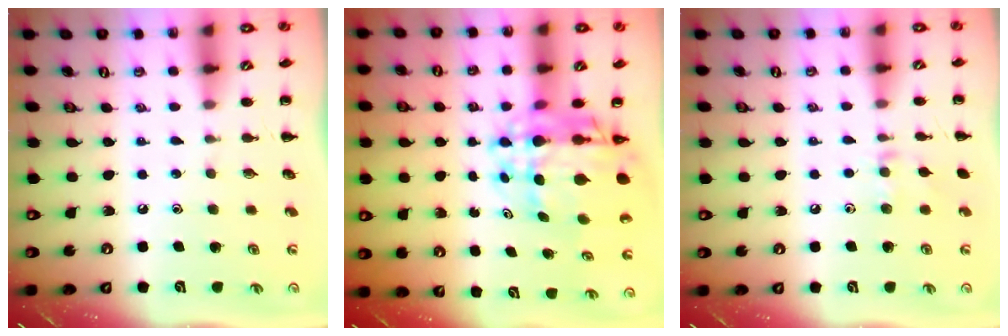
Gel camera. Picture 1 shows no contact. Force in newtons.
{"total": 10.8, "press": 10.2, "slide": 3.7}
{"total": 7.7, "press": 7.5, "slide": 1.7}